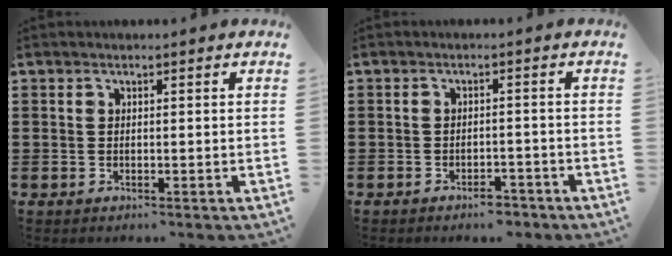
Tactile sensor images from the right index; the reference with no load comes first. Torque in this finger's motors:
{"motor_torque": [0.22, 0.20, 0.01, 0.01]}